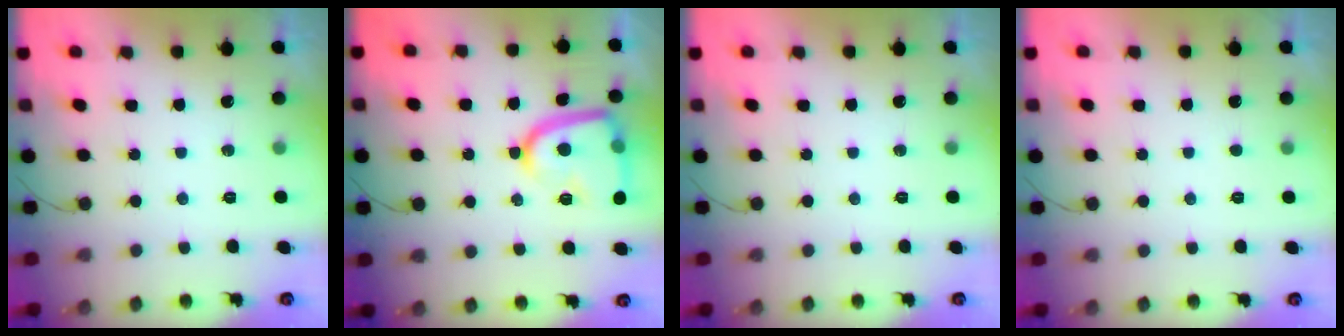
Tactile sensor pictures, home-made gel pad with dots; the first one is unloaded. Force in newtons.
{"total": 15.7, "press": 15.7, "slide": 1.3}
{"total": 0.0}
{"total": 1.6, "press": 1.6, "slide": 0.2}